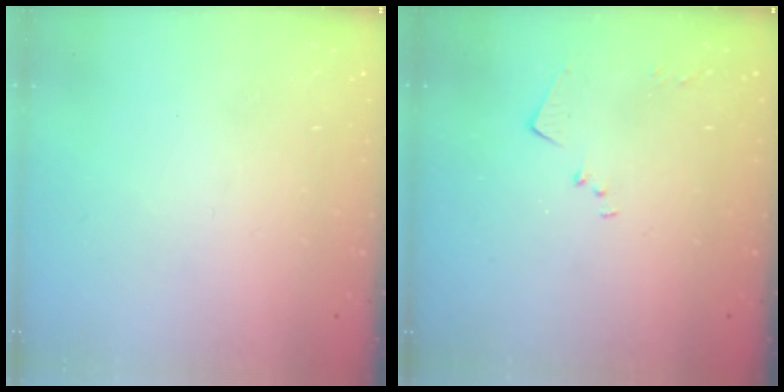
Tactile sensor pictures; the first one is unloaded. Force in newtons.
{"total": 7.4, "press": 7.4, "slide": 0.8}